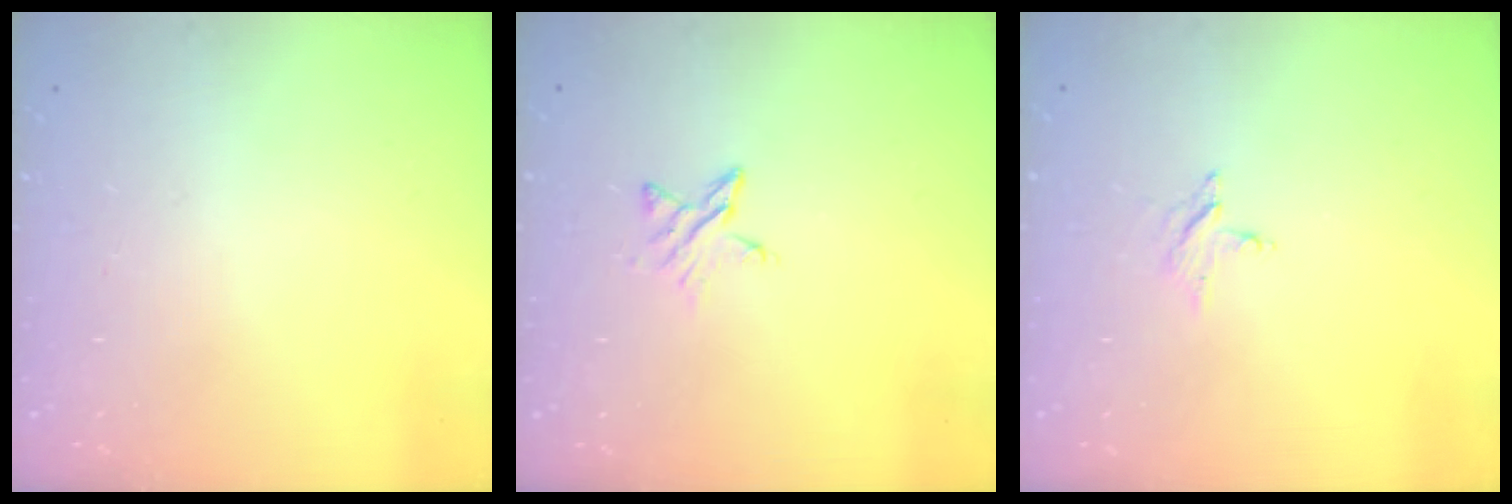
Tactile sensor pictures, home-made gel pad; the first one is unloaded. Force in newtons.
{"total": 4.7, "press": 4.7, "slide": 0.5}
{"total": 2.3, "press": 2.2, "slide": 0.3}